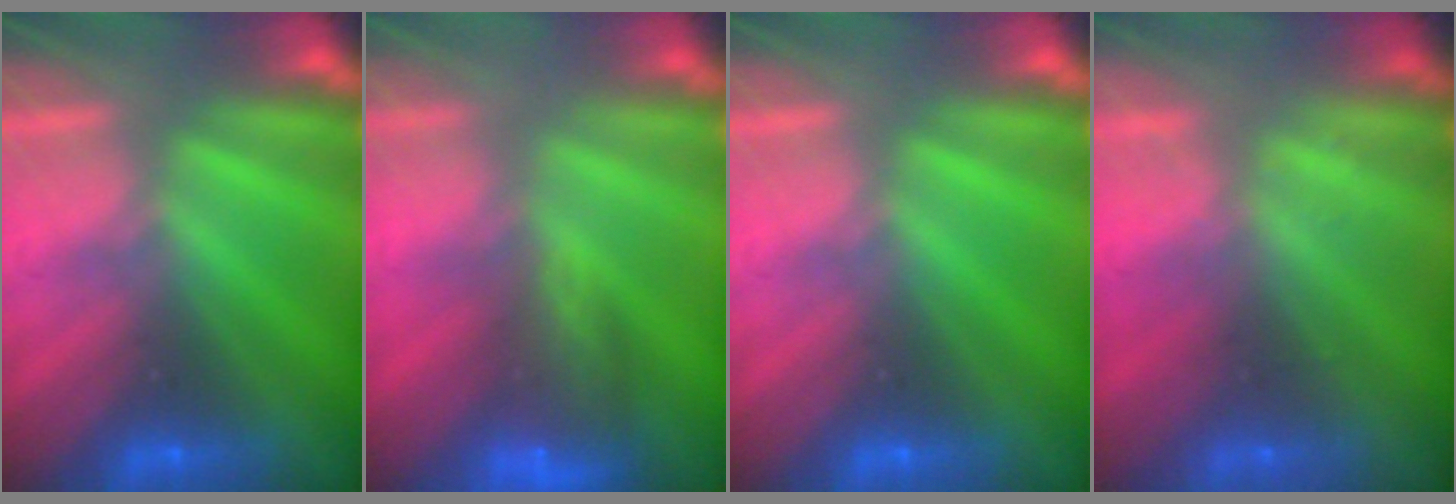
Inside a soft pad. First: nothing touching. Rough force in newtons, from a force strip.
{"total": 7.4}
{"total": 0.0}
{"total": 2.3}